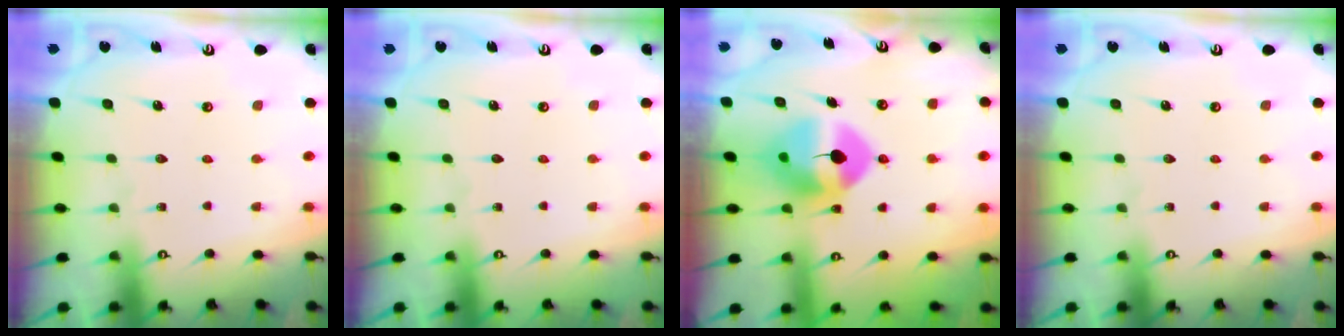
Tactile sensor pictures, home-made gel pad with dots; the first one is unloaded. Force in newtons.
{"total": 0.0}
{"total": 9.5, "press": 9.4, "slide": 1.7}
{"total": 0.0}